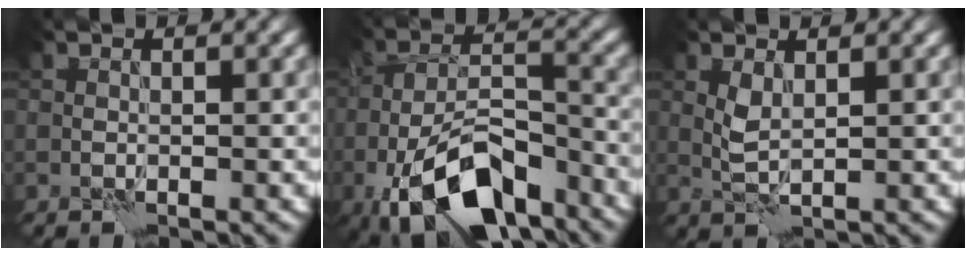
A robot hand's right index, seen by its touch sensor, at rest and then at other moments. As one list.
[{"total": 11.4, "force": [-7.0, 4.6, 7.7], "torque": [-0.141, -0.004, -0.125]}, {"total": 1.5, "force": [0.7, 0.5, 1.2], "torque": [-0.032, 0.000, 0.016]}]